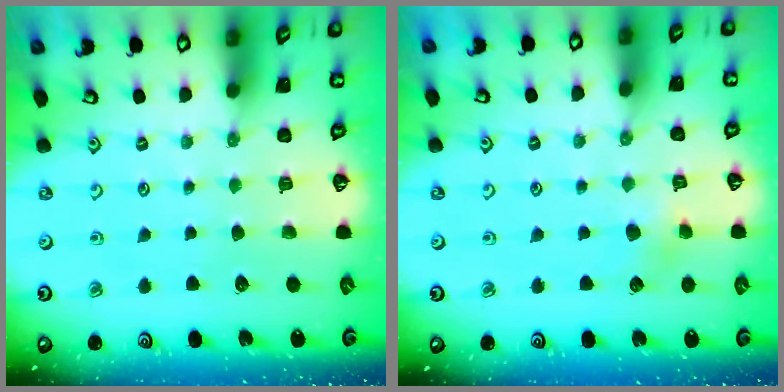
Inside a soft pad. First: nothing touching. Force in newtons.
{"total": 3.6, "press": 3.6, "slide": 0.4}